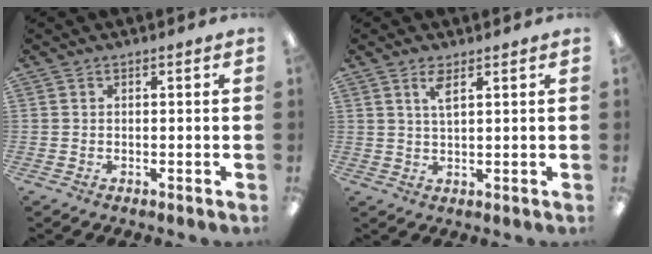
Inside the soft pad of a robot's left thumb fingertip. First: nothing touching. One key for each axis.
{"total": 3.3, "fx": 2.1, "fy": 0.8, "fz": 2.4, "tx": -0.054, "ty": 0.002, "tz": 0.037}